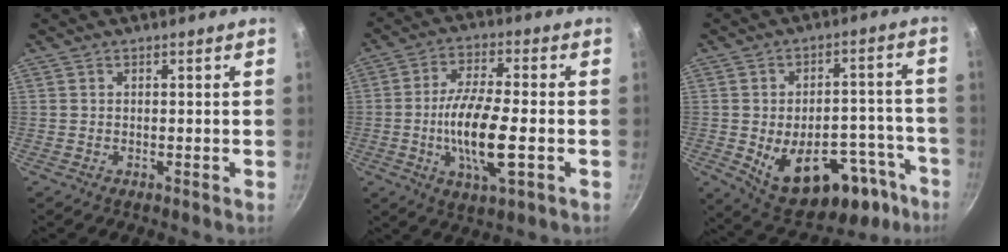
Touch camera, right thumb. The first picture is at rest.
{"total": 13.3, "force": [-2.7, 4.0, 12.4], "torque": [-0.235, 0.010, -0.054]}
{"total": 22.5, "force": [-10.4, 12.9, 15.2], "torque": [-0.161, 0.038, -0.121]}